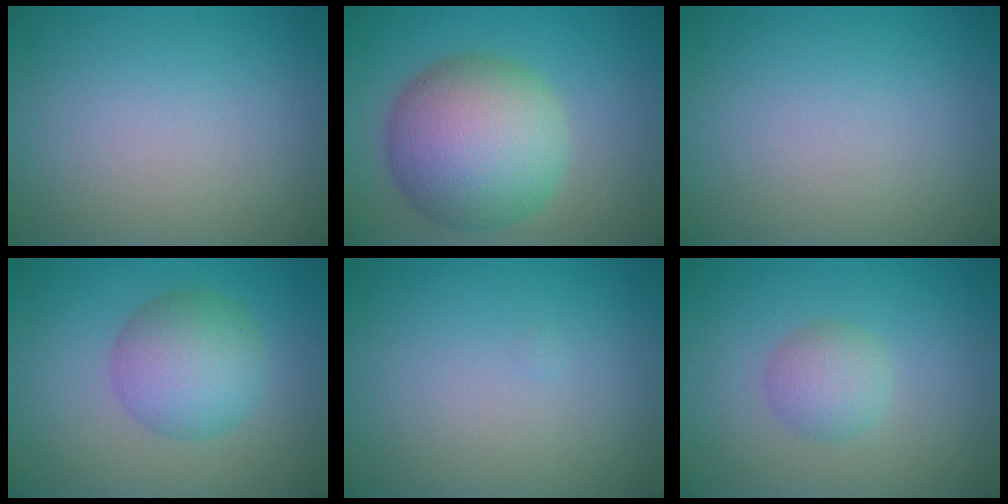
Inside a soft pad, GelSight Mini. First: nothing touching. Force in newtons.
{"total": 10.5, "press": 10.5, "slide": 0.3}
{"total": 0.0}
{"total": 5.3, "press": 5.3, "slide": 0.1}
{"total": 0.0}
{"total": 2.4, "press": 2.4, "slide": 0.1}